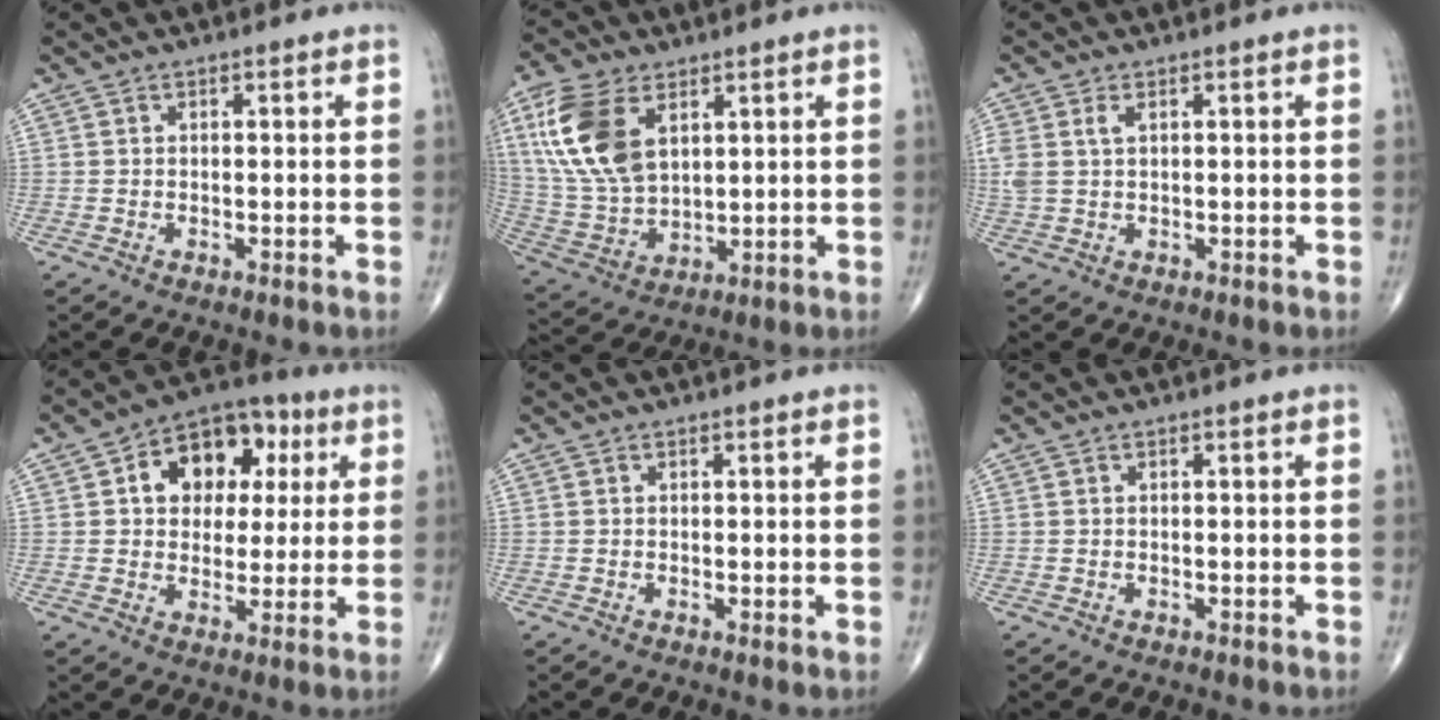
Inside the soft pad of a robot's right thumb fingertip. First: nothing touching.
{"total": 15.6, "force": [5.9, 9.0, 11.2], "torque": [-0.233, -0.016, 0.125]}
{"total": 3.9, "force": [1.2, 2.2, 3.0], "torque": [-0.085, 0.011, 0.029]}
{"total": 14.2, "force": [4.1, 10.1, 9.1], "torque": [-0.084, 0.012, 0.055]}
{"total": 0.5, "force": [0.1, 0.1, 0.5], "torque": [-0.010, -0.003, 0.001]}
{"total": 0.0}